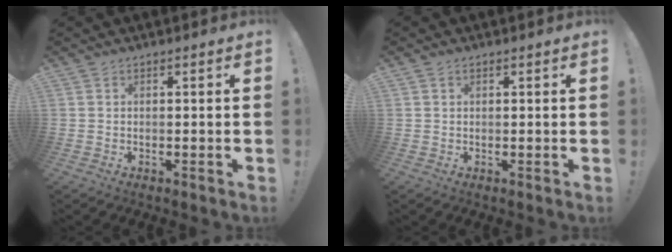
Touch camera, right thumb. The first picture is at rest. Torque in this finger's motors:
{"motor_torque": [-0.16, -0.20, 0.05, -0.03, 0.06]}